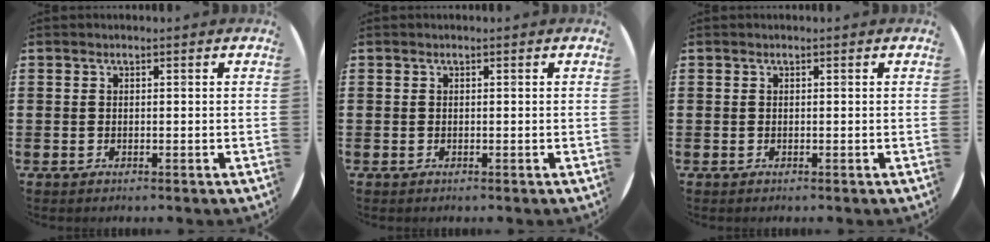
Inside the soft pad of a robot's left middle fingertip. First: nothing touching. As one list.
[{"total": 0.0}, {"total": 0.0}]